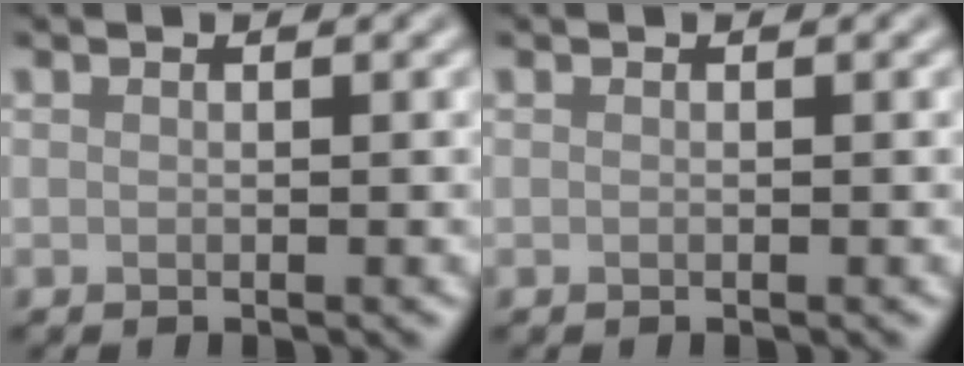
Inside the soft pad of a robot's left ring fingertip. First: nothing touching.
{"total": 0.0}